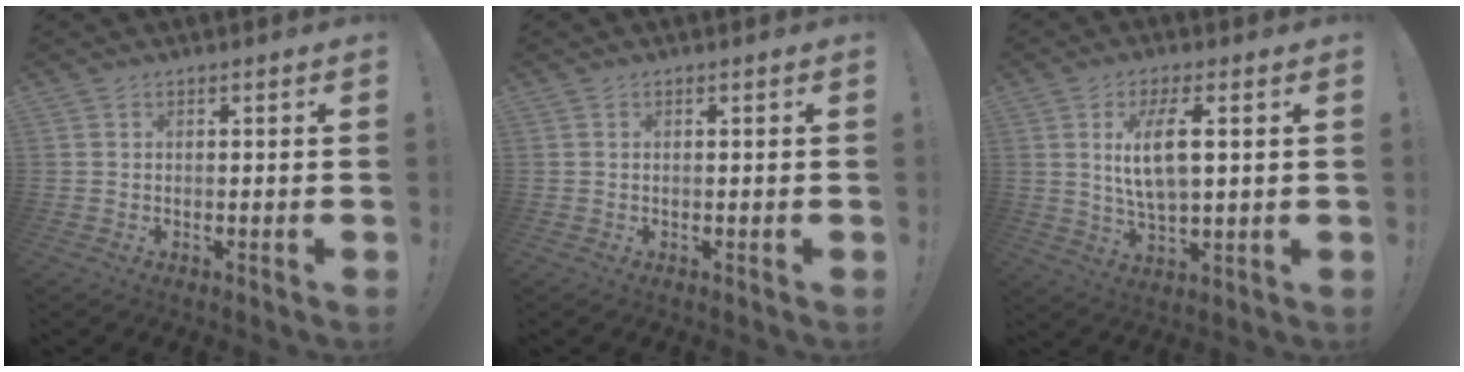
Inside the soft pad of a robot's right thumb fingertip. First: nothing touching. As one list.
[{"total": 0.0}, {"total": 10.0, "force": [2.5, 3.3, 9.1], "torque": [-0.161, -0.010, 0.038]}]